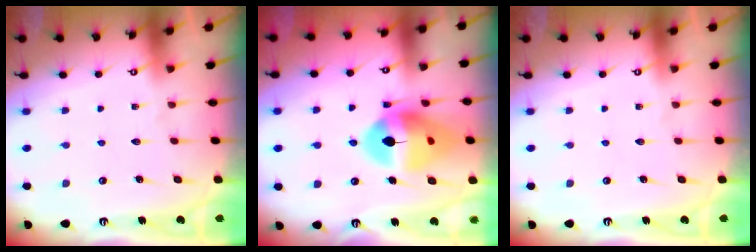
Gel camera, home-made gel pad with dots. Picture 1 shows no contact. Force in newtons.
{"total": 16.7, "press": 16.5, "slide": 2.0}
{"total": 0.0}